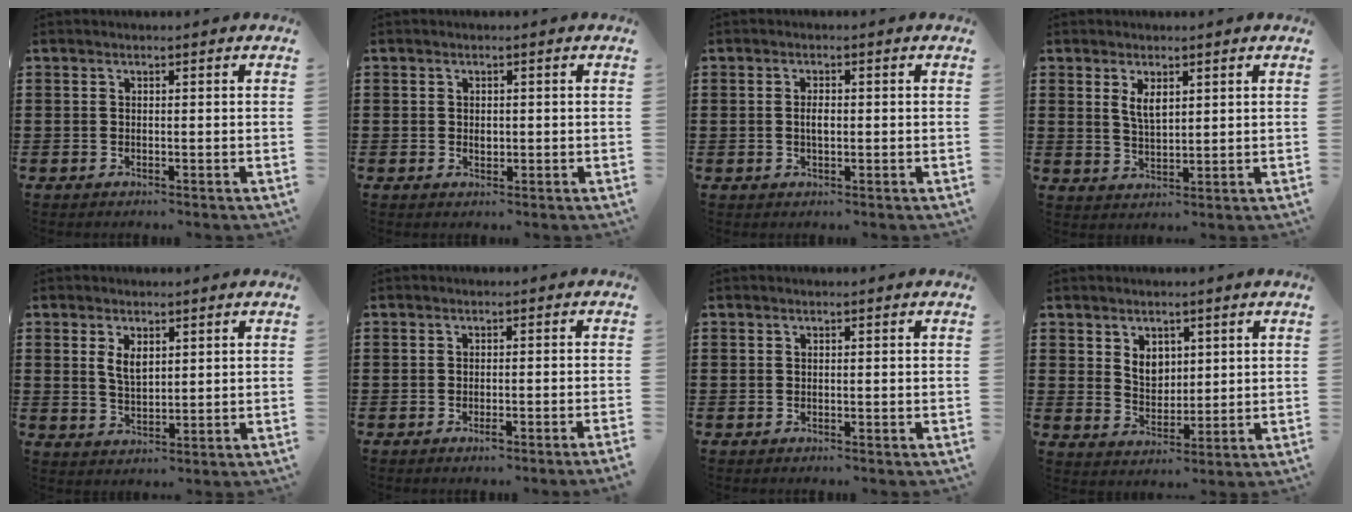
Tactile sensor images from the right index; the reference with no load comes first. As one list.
[{"total": 1.1, "force": [0.1, 0.8, 0.8], "torque": [-0.017, 0.004, 0.002]}, {"total": 2.0, "force": [-0.1, 0.8, 1.9], "torque": [-0.036, 0.002, -0.003]}, {"total": 3.1, "force": [1.6, 1.3, 2.3], "torque": [-0.049, 0.004, 0.029]}, {"total": 3.1, "force": [1.4, 1.5, 2.3], "torque": [-0.042, 0.002, 0.023]}, {"total": 1.7, "force": [-1.2, -0.2, 1.2], "torque": [-0.021, -0.005, -0.022]}, {"total": 0.0}, {"total": 3.9, "force": [1.8, 3.0, 1.8], "torque": [-0.038, 0.007, 0.031]}]